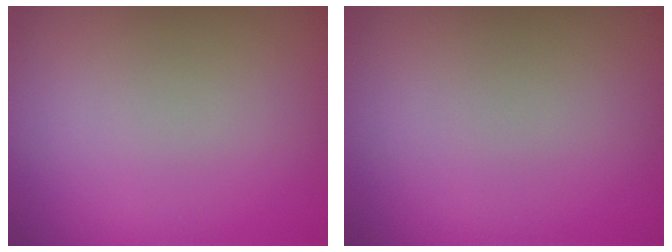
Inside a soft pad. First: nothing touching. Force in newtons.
{"total": 0.0}